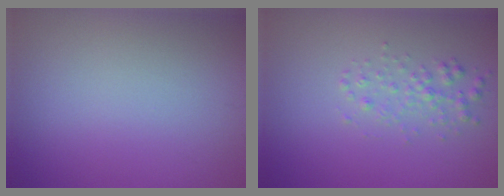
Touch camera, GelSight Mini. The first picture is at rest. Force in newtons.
{"total": 1.7, "press": 1.7, "slide": 0.0}